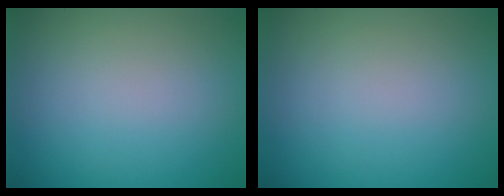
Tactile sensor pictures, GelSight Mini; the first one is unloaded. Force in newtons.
{"total": 0.0}